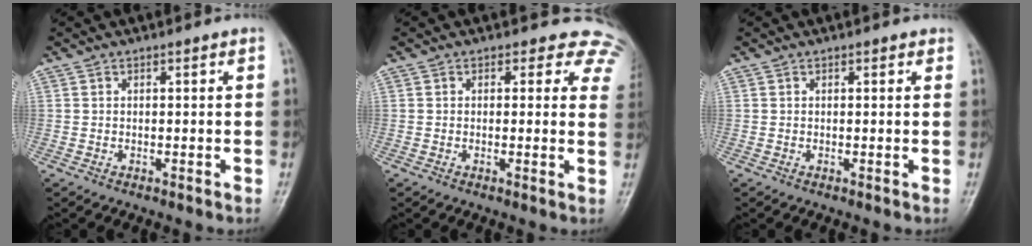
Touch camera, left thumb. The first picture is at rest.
{"total": 6.9, "force": [4.8, 4.4, 2.4], "torque": [0.017, -0.012, 0.023]}
{"total": 0.8, "force": [0.5, 0.4, 0.5], "torque": [-0.006, -0.001, 0.003]}